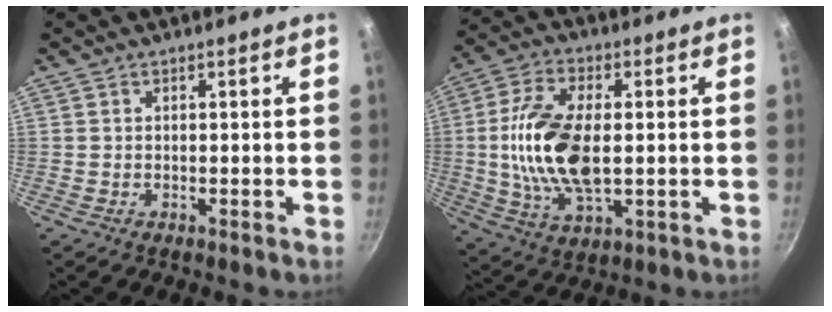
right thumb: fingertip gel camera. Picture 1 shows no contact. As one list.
[{"total": 15.9, "force": [0.3, 8.2, 13.6], "torque": [-0.265, 0.008, 0.002]}]